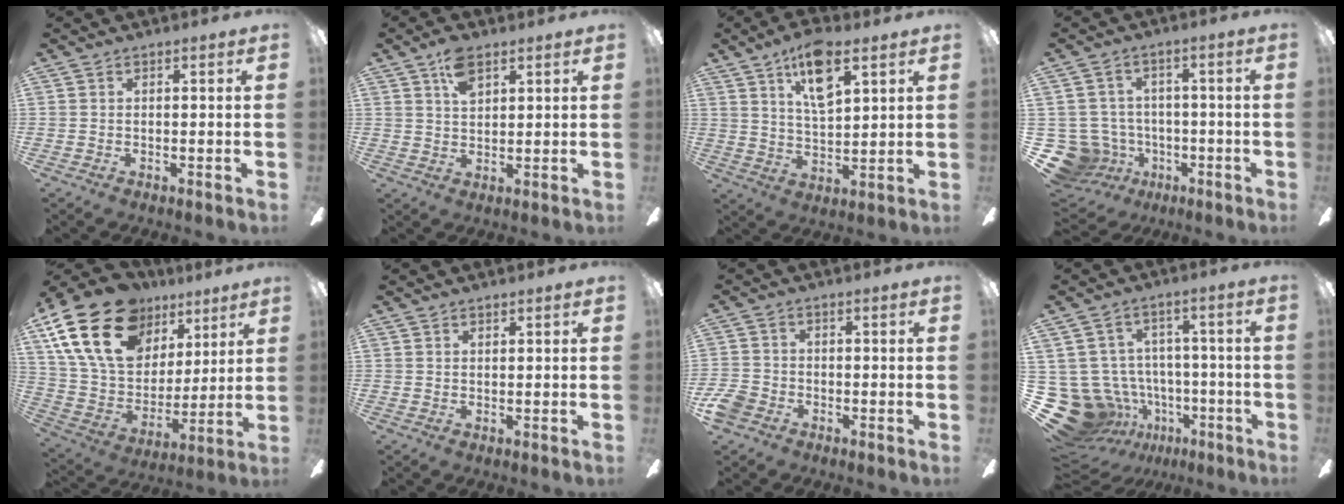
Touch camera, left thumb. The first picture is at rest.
{"total": 6.3, "force": [3.6, 3.4, 4.0], "torque": [-0.071, -0.001, 0.064]}
{"total": 11.4, "force": [7.0, 4.3, 7.9], "torque": [-0.132, -0.022, 0.121]}
{"total": 11.2, "force": [-3.5, 10.0, 3.6], "torque": [-0.127, 0.019, -0.055]}
{"total": 25.4, "force": [13.8, 16.1, 14.1], "torque": [-0.273, -0.064, 0.259]}
{"total": 0.7, "force": [0.6, 0.4, 0.2], "torque": [-0.003, 0.001, 0.011]}
{"total": 4.9, "force": [-2.8, 3.5, 1.9], "torque": [-0.045, 0.015, -0.053]}
{"total": 16.0, "force": [-5.9, 13.7, 5.9], "torque": [-0.155, 0.031, -0.064]}